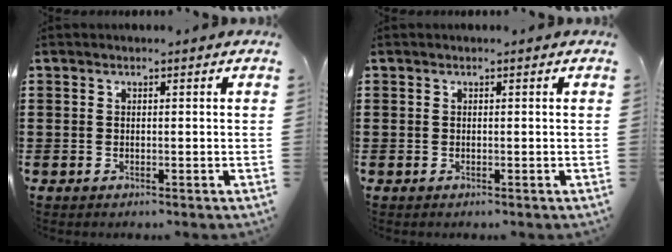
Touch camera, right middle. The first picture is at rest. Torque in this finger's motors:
{"motor_torque": [0.03, -0.01, 0.02, -0.01]}